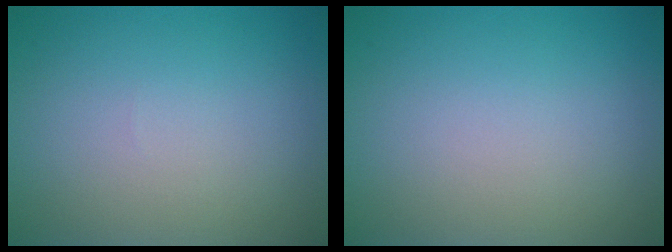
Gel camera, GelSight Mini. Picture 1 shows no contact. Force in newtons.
{"total": 0.0}